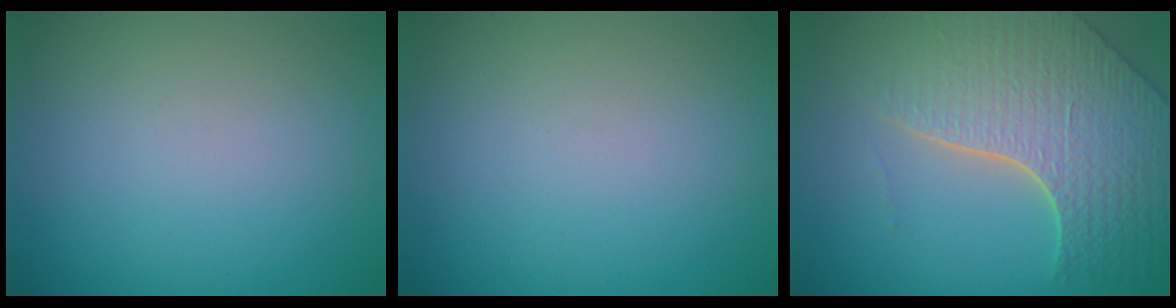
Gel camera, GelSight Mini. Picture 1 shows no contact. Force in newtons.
{"total": 0.0}
{"total": 7.5, "press": 5.7, "slide": 4.9}